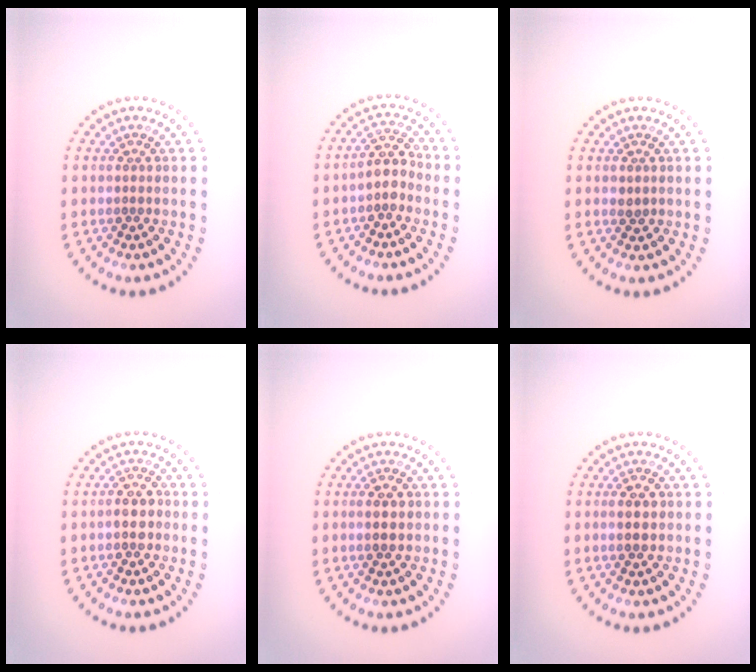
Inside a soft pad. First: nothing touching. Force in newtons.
{"total": 2.4, "press": 2.1, "slide": 1.3}
{"total": 0.7, "press": 0.7, "slide": 0.3}
{"total": 2.0, "press": 2.0, "slide": 0.6}
{"total": 1.7, "press": 1.7, "slide": 0.3}
{"total": 1.6, "press": 1.6, "slide": 0.2}